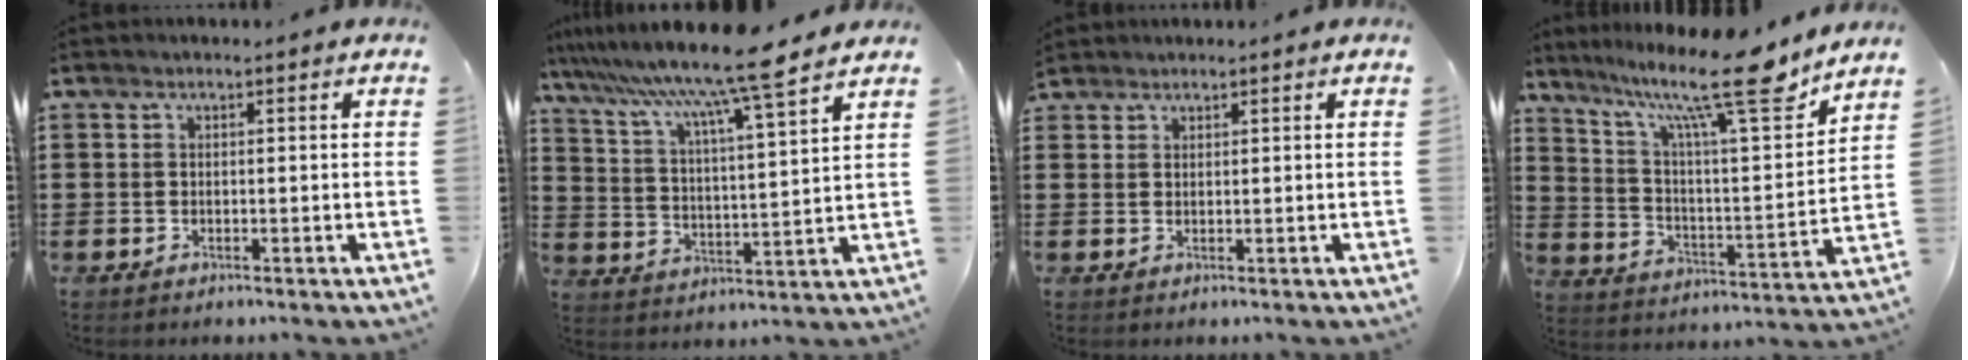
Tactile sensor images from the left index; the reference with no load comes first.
{"total": 9.5, "force": [8.2, -1.1, 4.7], "torque": [-0.124, -0.058, 0.130]}
{"total": 1.4, "force": [1.3, 0.4, 0.0], "torque": [-0.003, 0.000, 0.027]}
{"total": 17.6, "force": [12.9, 2.4, 11.8], "torque": [-0.219, -0.066, 0.204]}